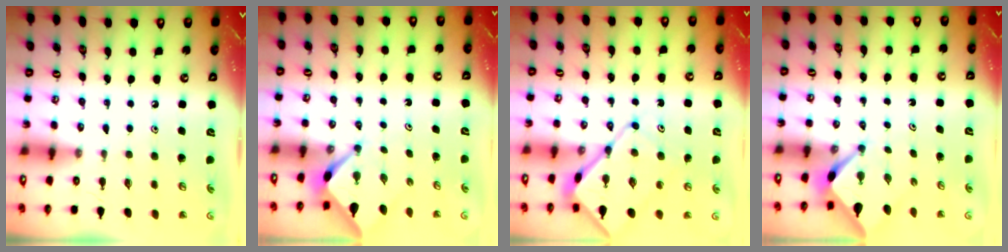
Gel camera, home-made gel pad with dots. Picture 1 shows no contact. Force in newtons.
{"total": 2.4, "press": 2.4, "slide": 0.3}
{"total": 10.7, "press": 10.7, "slide": 1.2}
{"total": 2.4, "press": 2.4, "slide": 0.3}